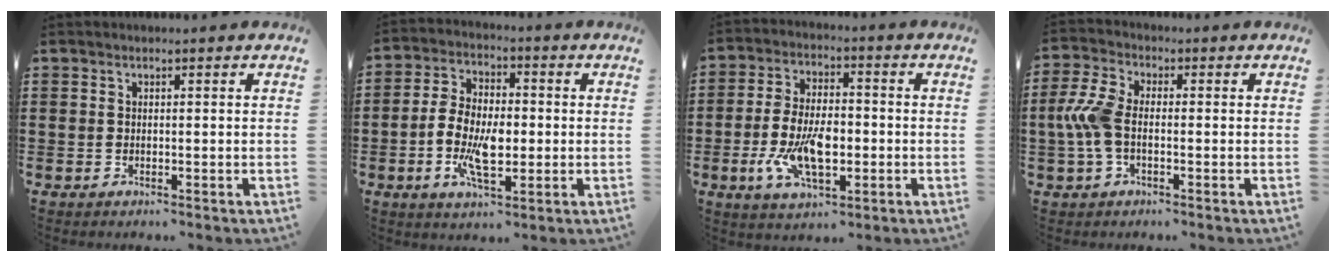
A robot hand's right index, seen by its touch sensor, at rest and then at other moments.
{"total": 8.7, "force": [-1.7, 4.3, 7.3], "torque": [-0.168, 0.000, -0.038]}
{"total": 9.7, "force": [-2.5, 4.8, 8.0], "torque": [-0.174, -0.004, -0.046]}
{"total": 6.4, "force": [-0.8, 3.4, 5.4], "torque": [-0.140, -0.004, -0.024]}